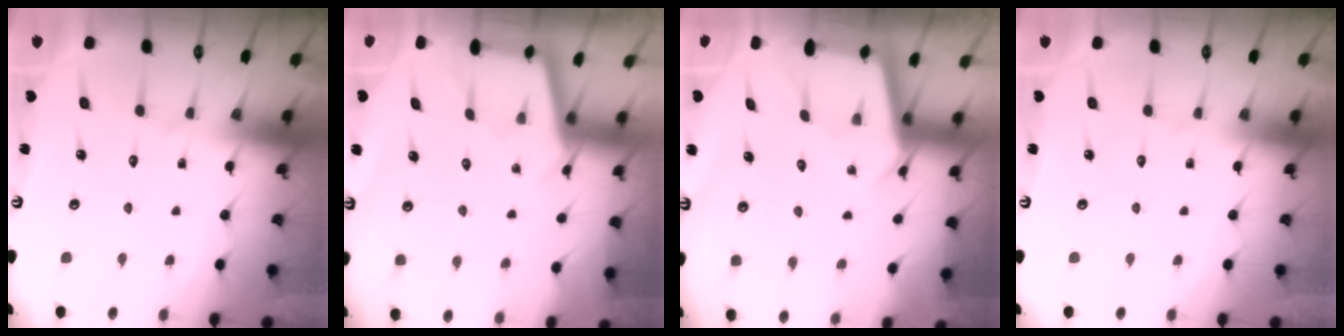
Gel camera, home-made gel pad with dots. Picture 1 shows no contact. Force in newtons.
{"total": 2.8, "press": 2.8, "slide": 0.3}
{"total": 2.9, "press": 2.9, "slide": 0.3}
{"total": 0.0}